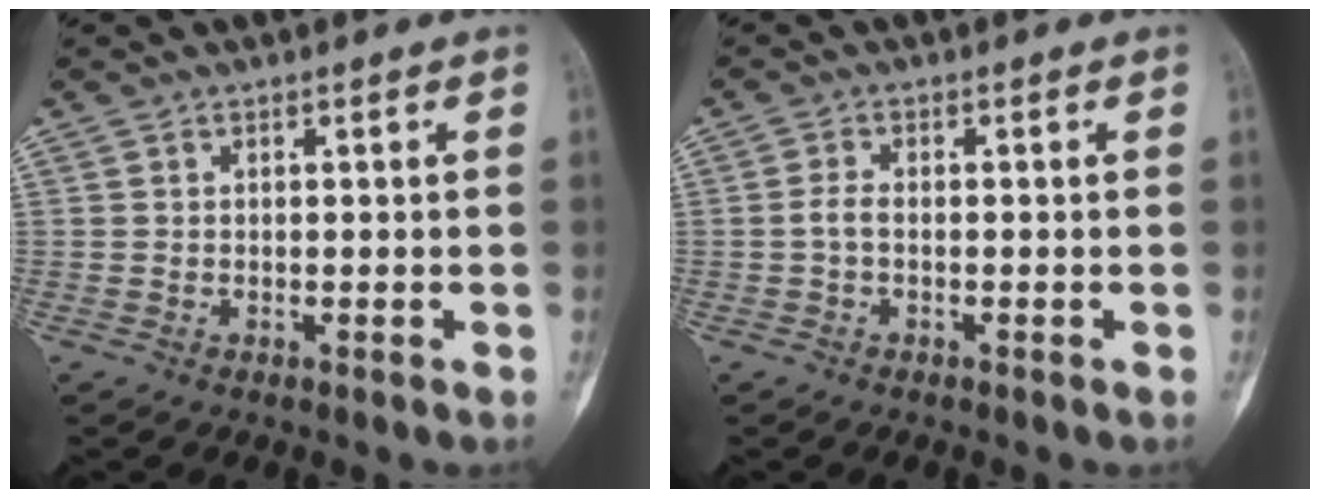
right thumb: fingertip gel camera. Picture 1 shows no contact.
{"total": 1.7, "force": [-0.4, 0.8, 1.5], "torque": [-0.031, 0.002, -0.012]}